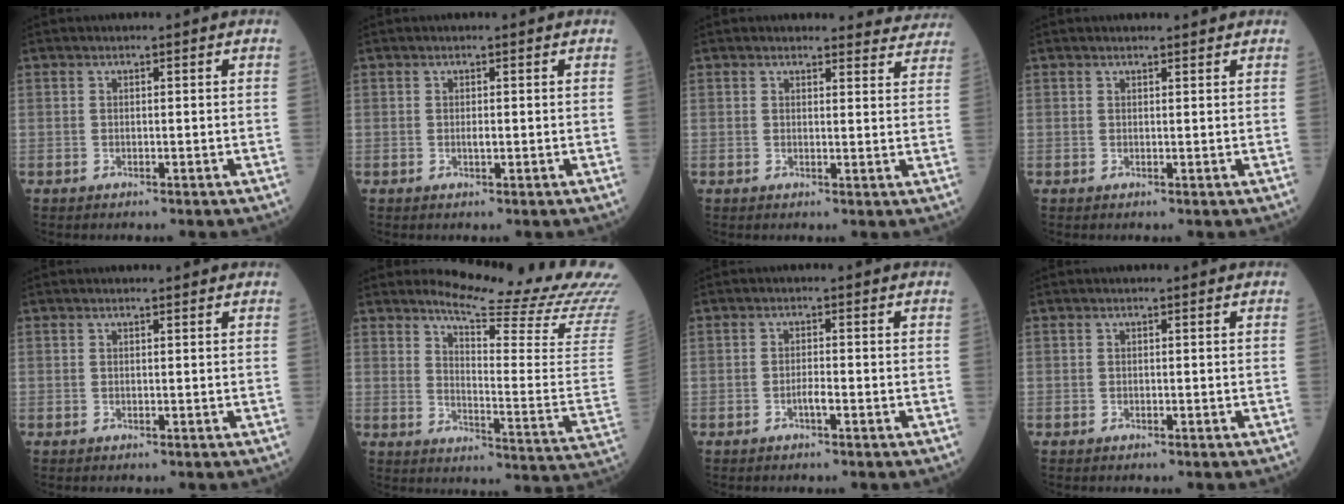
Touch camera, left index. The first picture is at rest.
{"total": 0.7, "force": [0.0, 0.2, 0.7], "torque": [-0.013, -0.001, 0.000]}
{"total": 7.8, "force": [7.5, 2.1, -0.2], "torque": [0.040, -0.015, 0.052]}
{"total": 1.7, "force": [1.7, 0.2, 0.3], "torque": [-0.010, 0.004, 0.022]}
{"total": 1.1, "force": [1.0, 0.1, 0.3], "torque": [-0.013, 0.005, 0.014]}
{"total": 19.4, "force": [18.1, -0.4, 7.1], "torque": [-0.117, -0.122, 0.216]}
{"total": 1.4, "force": [-0.8, 0.1, 1.2], "torque": [-0.024, 0.001, -0.014]}
{"total": 0.0}